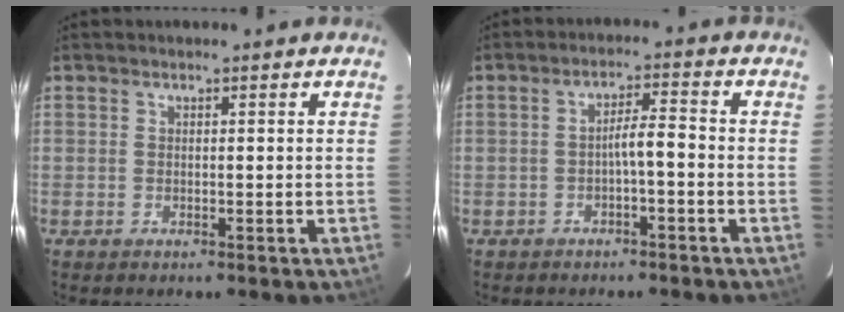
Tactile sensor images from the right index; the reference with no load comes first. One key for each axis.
{"total": 3.3, "fx": -1.7, "fy": 0.2, "fz": 2.8, "tx": -0.053, "ty": 0.010, "tz": -0.025}